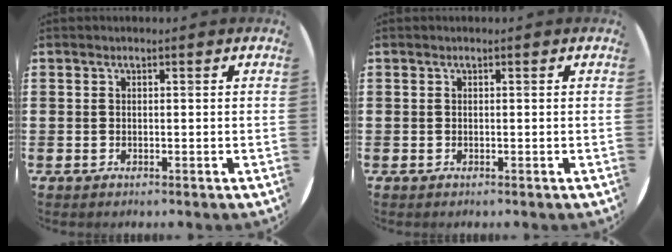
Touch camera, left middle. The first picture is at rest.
{"total": 0.0}